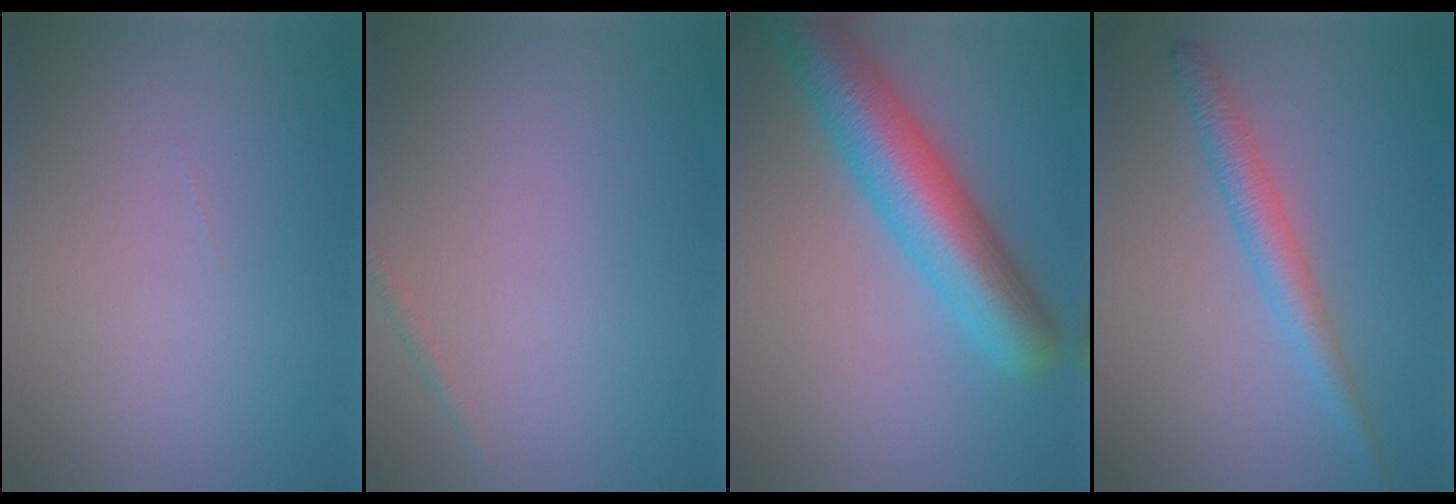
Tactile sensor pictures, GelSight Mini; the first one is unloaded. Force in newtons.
{"total": 0.6, "press": 0.6, "slide": 0.0}
{"total": 8.4, "press": 8.4, "slide": 0.3}
{"total": 2.9, "press": 2.9, "slide": 0.0}